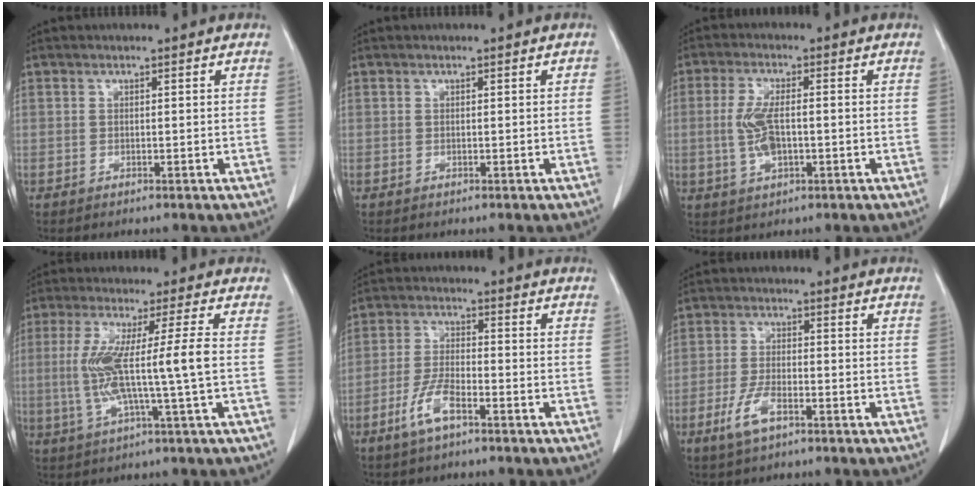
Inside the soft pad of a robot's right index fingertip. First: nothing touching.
{"total": 0.0}
{"total": 5.9, "force": [-0.5, 2.1, 5.6], "torque": [-0.125, 0.004, -0.006]}
{"total": 10.1, "force": [-0.3, -0.7, 10.1], "torque": [-0.212, 0.000, -0.006]}
{"total": 5.9, "force": [-3.4, 1.6, 4.6], "torque": [-0.099, -0.001, -0.065]}
{"total": 5.2, "force": [-2.7, 1.8, 4.1], "torque": [-0.087, -0.004, -0.049]}